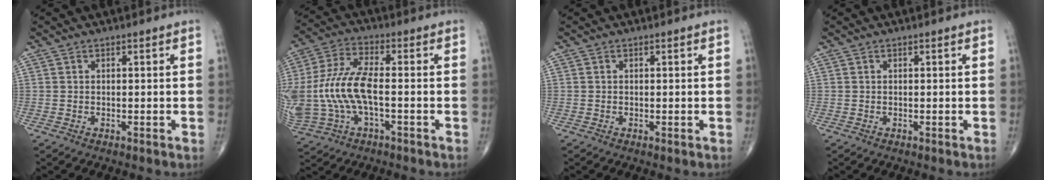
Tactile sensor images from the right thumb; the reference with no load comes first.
{"total": 15.7, "force": [-1.8, 7.2, 13.8], "torque": [-0.326, 0.024, -0.027]}
{"total": 0.0}
{"total": 0.0}